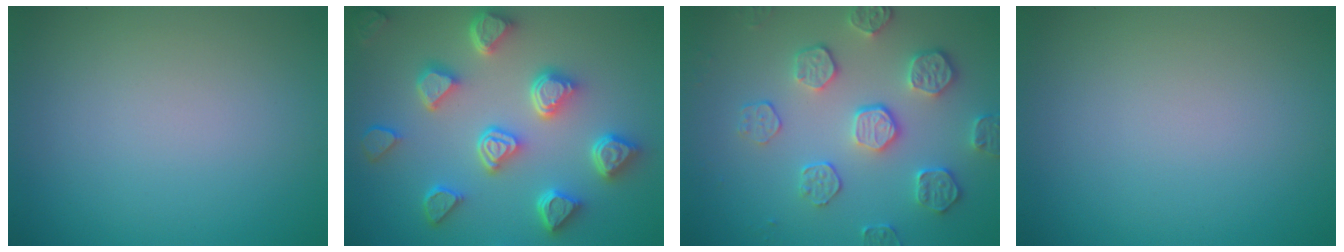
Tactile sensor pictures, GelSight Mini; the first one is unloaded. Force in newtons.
{"total": 7.0, "press": 5.6, "slide": 4.1}
{"total": 4.2, "press": 3.9, "slide": 1.6}
{"total": 0.0}